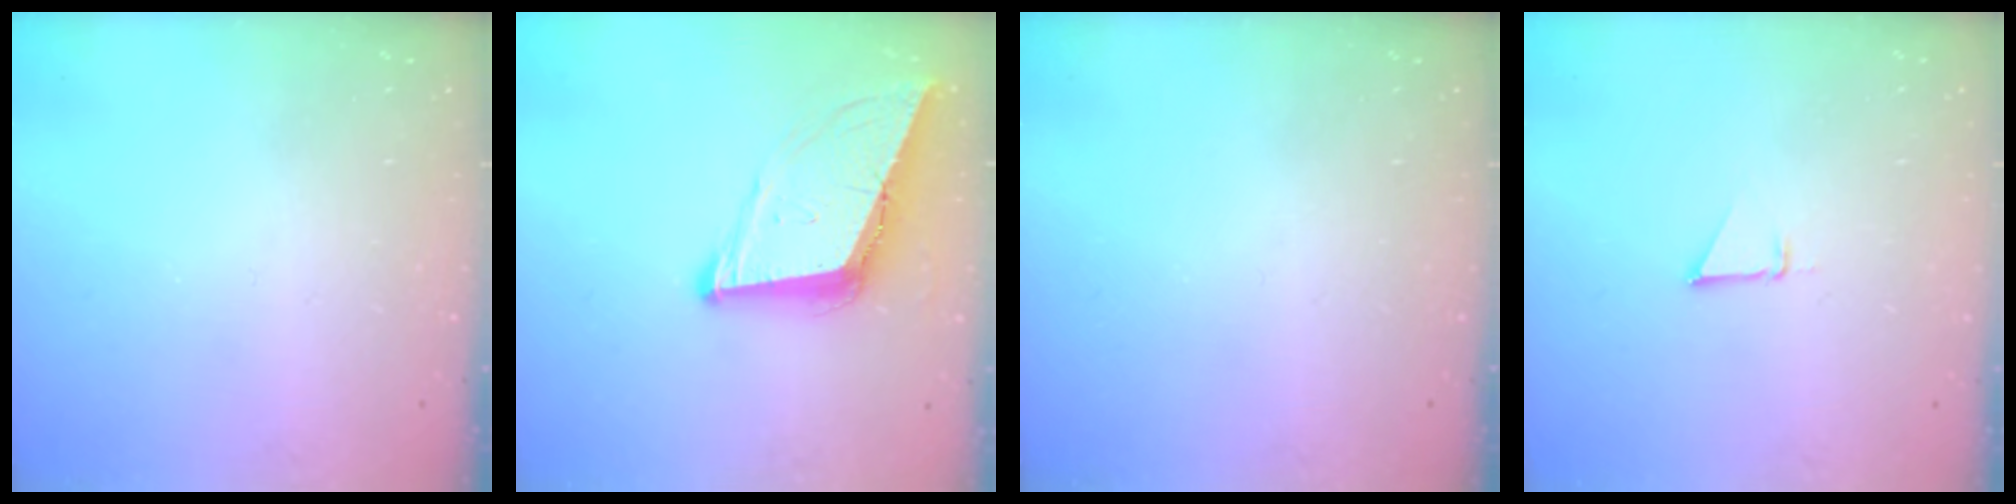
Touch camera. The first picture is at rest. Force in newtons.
{"total": 10.3, "press": 9.6, "slide": 3.6}
{"total": 0.0}
{"total": 2.5, "press": 2.5, "slide": 0.1}